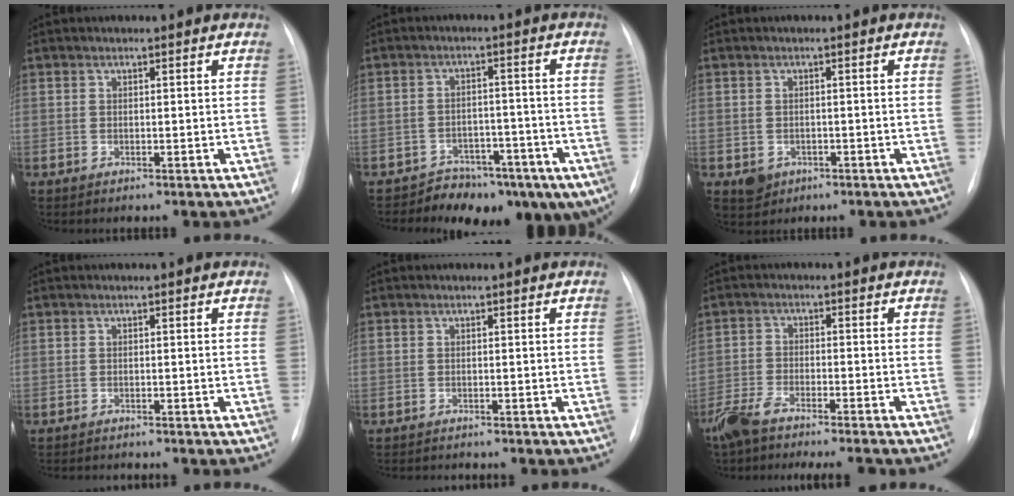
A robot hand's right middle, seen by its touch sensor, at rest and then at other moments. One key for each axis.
{"total": 10.2, "fx": -7.4, "fy": 5.6, "fz": 4.2, "tx": -0.030, "ty": 0.037, "tz": -0.100}
{"total": 2.8, "fx": -1.2, "fy": 2.4, "fz": 0.8, "tx": -0.011, "ty": 0.003, "tz": -0.010}
{"total": 2.5, "fx": -2.4, "fy": 0.3, "fz": 0.5, "tx": -0.002, "ty": -0.008, "tz": -0.033}
{"total": 2.4, "fx": -2.4, "fy": 0.3, "fz": 0.5, "tx": -0.002, "ty": -0.008, "tz": -0.032}
{"total": 10.4, "fx": -9.1, "fy": 0.9, "fz": 4.9, "tx": -0.080, "ty": -0.013, "tz": -0.148}